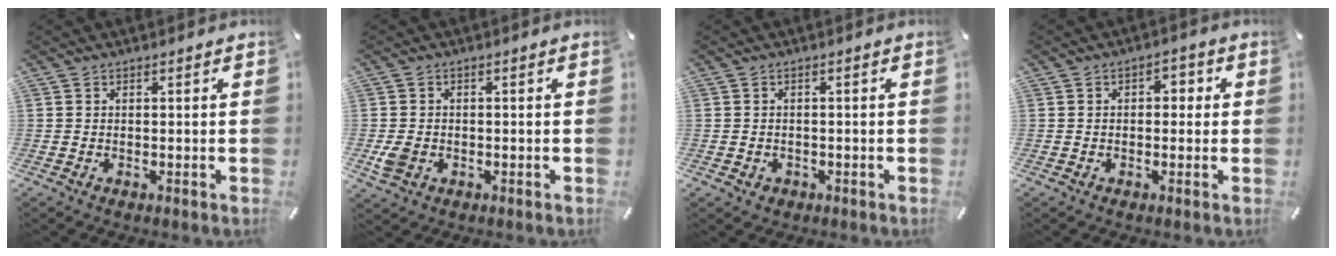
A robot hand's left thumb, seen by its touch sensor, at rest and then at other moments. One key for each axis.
{"total": 3.6, "fx": -0.9, "fy": 3.1, "fz": 1.8, "tx": -0.027, "ty": 0.001, "tz": -0.015}
{"total": 1.6, "fx": -0.4, "fy": 1.4, "fz": 0.4, "tx": -0.009, "ty": 0.006, "tz": -0.012}
{"total": 2.9, "fx": -0.5, "fy": 1.9, "fz": 2.1, "tx": -0.035, "ty": 0.010, "tz": -0.014}